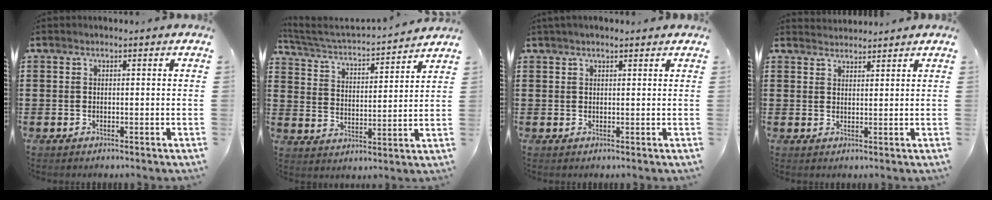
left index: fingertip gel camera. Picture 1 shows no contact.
{"total": 3.0, "force": [2.9, 0.2, 0.9], "torque": [-0.039, -0.029, 0.038]}
{"total": 1.1, "force": [0.9, 0.4, 0.6], "torque": [-0.013, 0.004, 0.016]}
{"total": 2.0, "force": [2.0, 0.1, -0.2], "torque": [-0.001, -0.001, 0.040]}